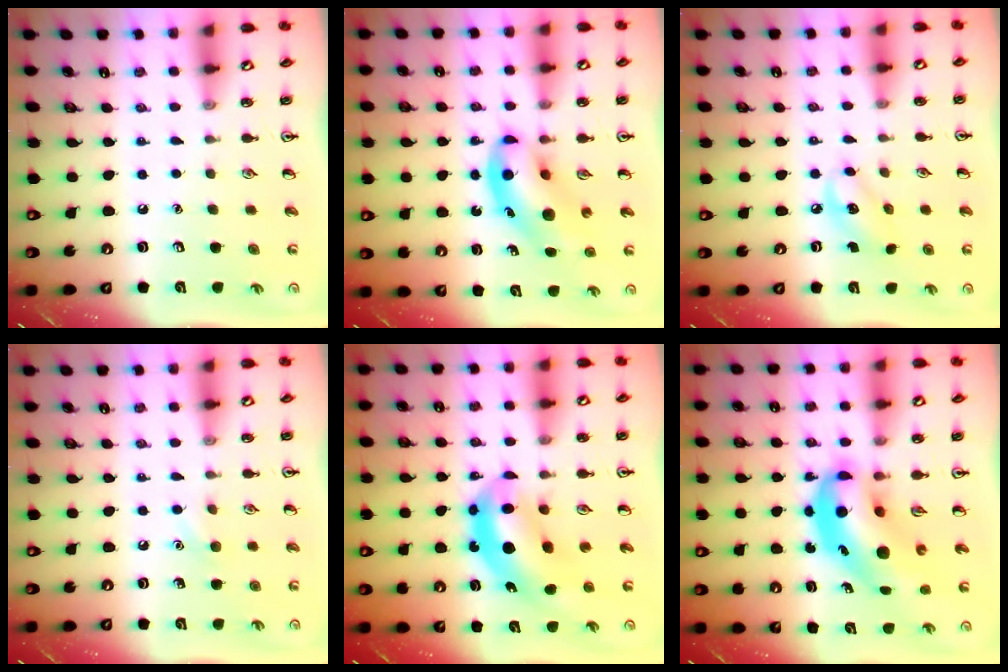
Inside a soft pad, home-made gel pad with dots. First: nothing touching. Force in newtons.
{"total": 9.7, "press": 9.4, "slide": 2.5}
{"total": 6.0, "press": 5.9, "slide": 0.9}
{"total": 5.3, "press": 5.1, "slide": 1.4}
{"total": 10.0, "press": 9.6, "slide": 3.0}
{"total": 11.7, "press": 11.1, "slide": 3.6}